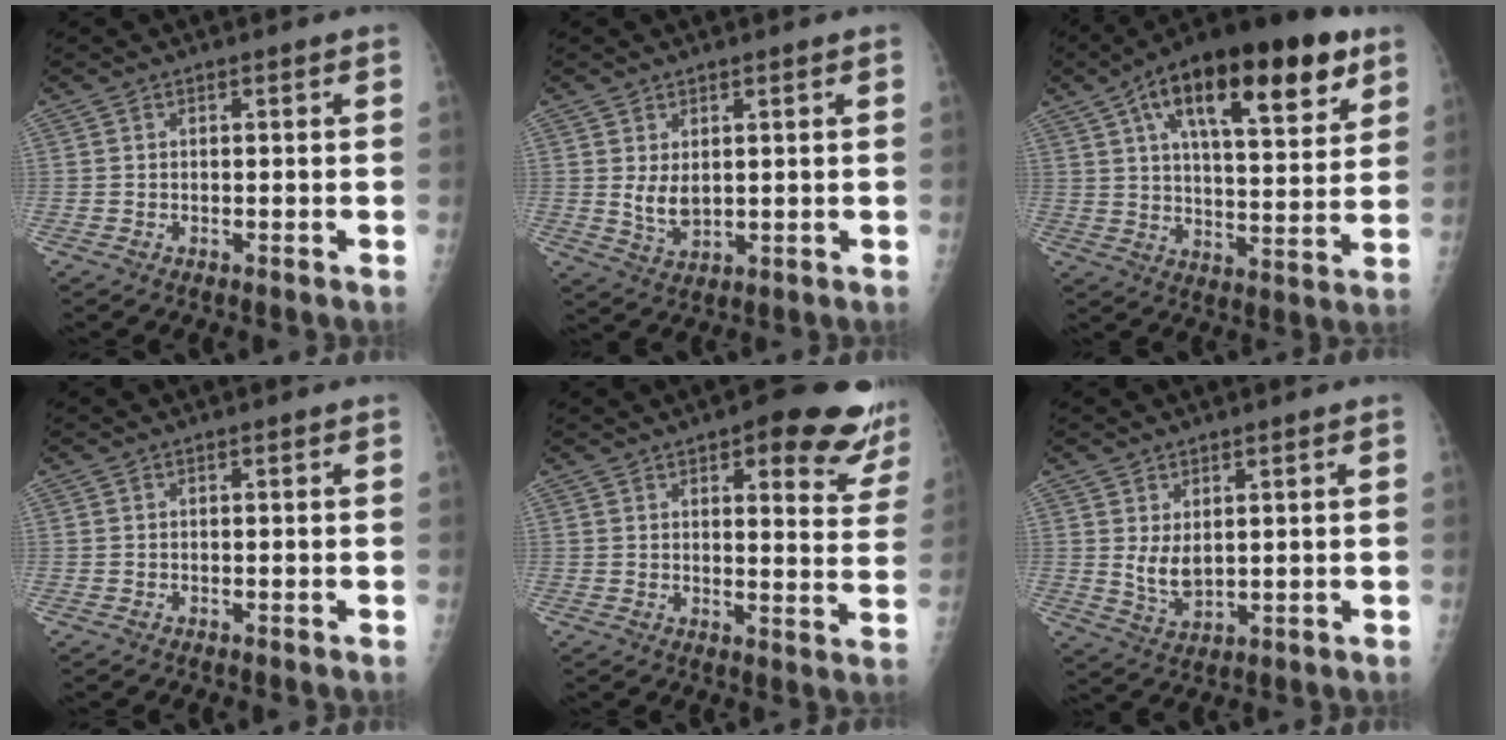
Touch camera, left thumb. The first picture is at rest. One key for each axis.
{"total": 4.4, "fx": 0.9, "fy": 2.6, "fz": 3.5, "tx": -0.052, "ty": -0.015, "tz": 0.026}
{"total": 24.5, "fx": 12.2, "fy": 9.2, "fz": 19.1, "tx": -0.279, "ty": -0.018, "tz": 0.191}
{"total": 0.0}
{"total": 15.7, "fx": 10.2, "fy": 5.5, "fz": 10.6, "tx": -0.077, "ty": -0.049, "tz": 0.109}
{"total": 4.7, "fx": 1.3, "fy": 2.6, "fz": 3.8, "tx": -0.060, "ty": -0.018, "tz": 0.035}